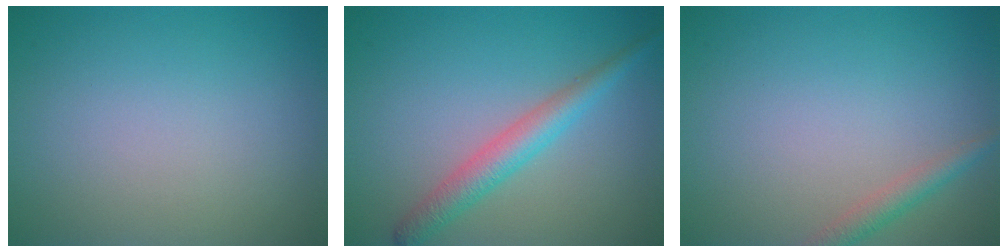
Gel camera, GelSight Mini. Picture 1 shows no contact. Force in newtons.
{"total": 3.2, "press": 3.2, "slide": 0.0}
{"total": 1.8, "press": 1.8, "slide": 0.1}